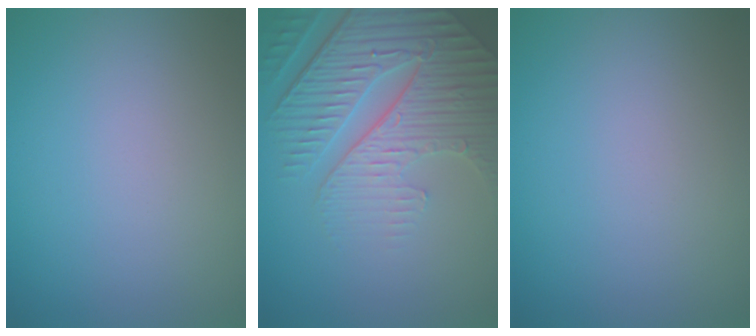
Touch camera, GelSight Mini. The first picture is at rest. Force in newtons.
{"total": 7.6, "press": 5.7, "slide": 5.1}
{"total": 0.0}